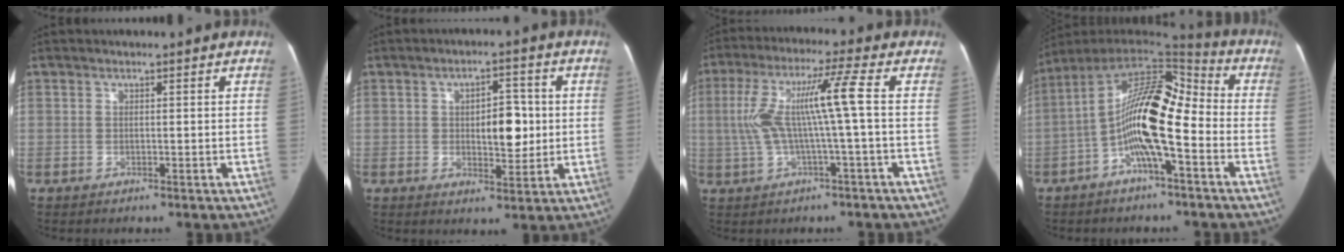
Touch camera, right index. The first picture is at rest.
{"total": 7.0, "force": [0.4, 3.1, 6.2], "torque": [-0.083, 0.008, 0.011]}
{"total": 9.9, "force": [0.1, -0.7, 9.9], "torque": [-0.201, 0.024, 0.003]}
{"total": 13.1, "force": [-3.7, 3.2, 12.2], "torque": [-0.209, 0.043, -0.066]}